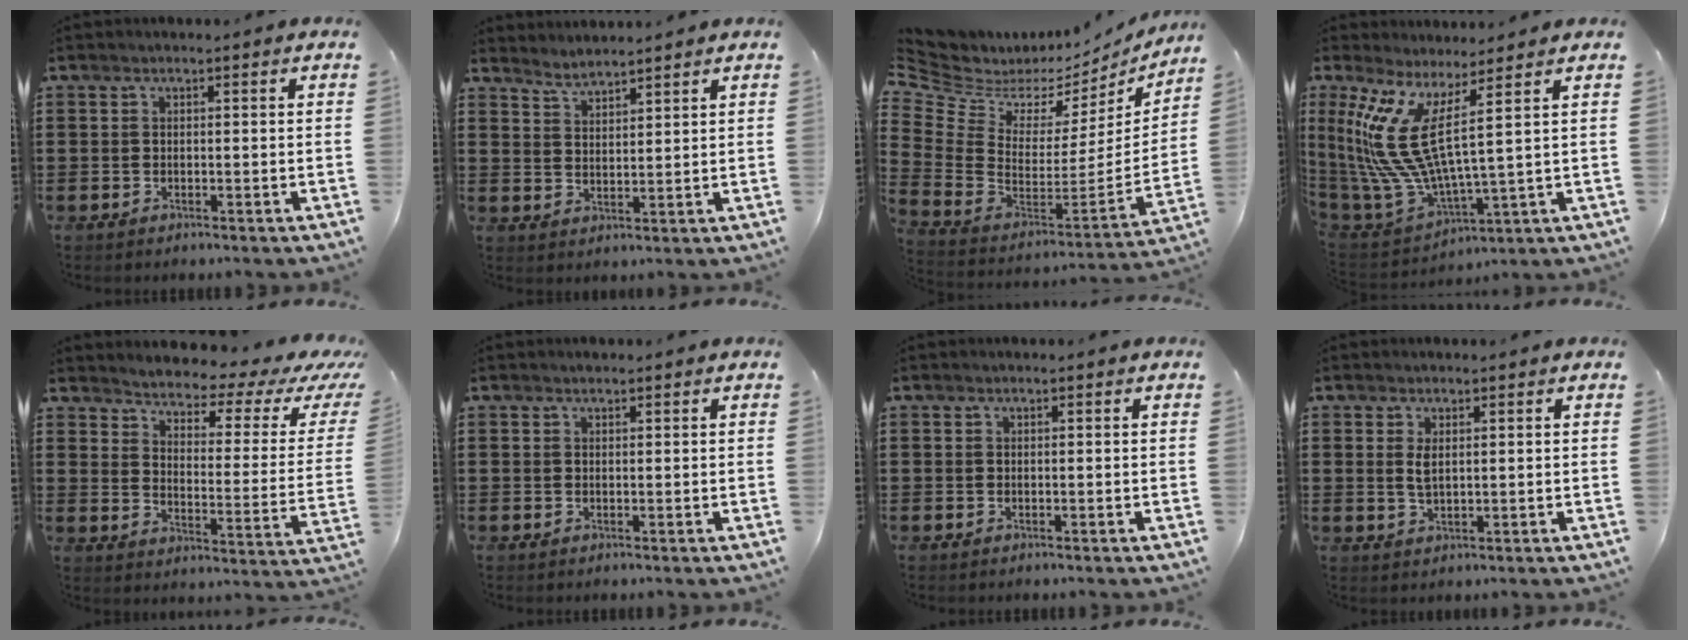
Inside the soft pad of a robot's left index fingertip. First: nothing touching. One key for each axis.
{"total": 3.0, "fx": 3.0, "fy": 0.0, "fz": -0.1, "tx": -0.006, "ty": -0.009, "tz": 0.057}
{"total": 4.2, "fx": 3.1, "fy": 2.7, "fz": 0.7, "tx": -0.044, "ty": -0.040, "tz": 0.054}
{"total": 10.6, "fx": 4.9, "fy": 2.0, "fz": 9.2, "tx": -0.237, "ty": -0.048, "tz": 0.080}
{"total": 2.8, "fx": 2.5, "fy": 0.5, "fz": 1.1, "tx": -0.034, "ty": -0.030, "tz": 0.034}
{"total": 0.5, "fx": 0.5, "fy": 0.2, "fz": 0.1, "tx": -0.003, "ty": 0.001, "tz": 0.010}
{"total": 0.0}
{"total": 2.0, "fx": 0.7, "fy": 0.9, "fz": 1.6, "tx": -0.038, "ty": 0.004, "tz": 0.011}